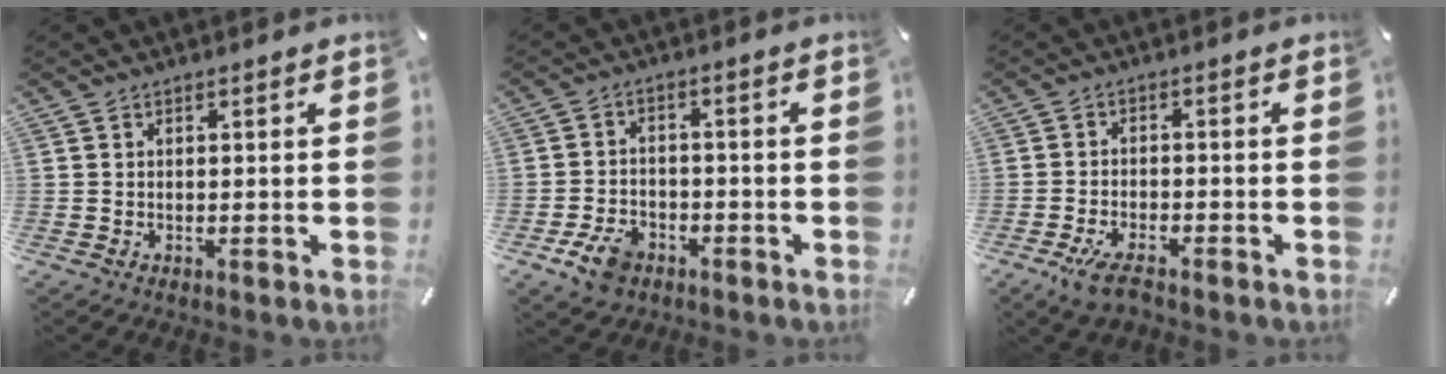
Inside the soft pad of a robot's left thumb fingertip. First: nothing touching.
{"total": 6.8, "force": [-3.8, 4.5, 3.4], "torque": [-0.074, 0.019, -0.072]}
{"total": 5.2, "force": [-3.7, 1.8, 3.2], "torque": [-0.073, 0.011, -0.071]}